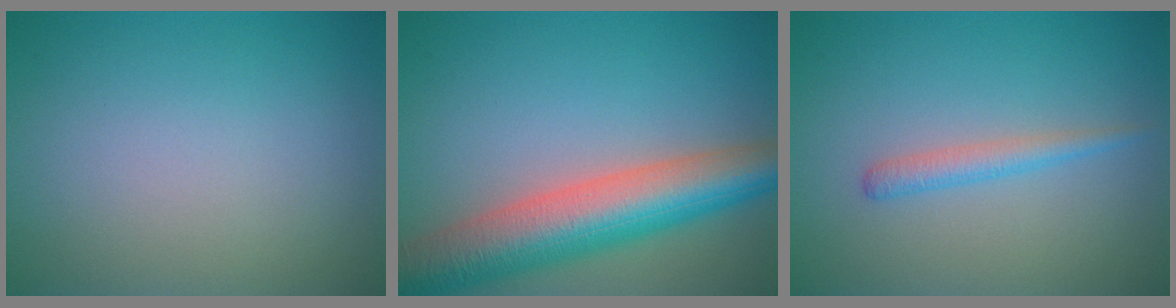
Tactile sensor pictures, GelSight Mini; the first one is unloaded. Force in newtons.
{"total": 9.5, "press": 9.5, "slide": 0.5}
{"total": 1.7, "press": 1.7, "slide": 0.1}